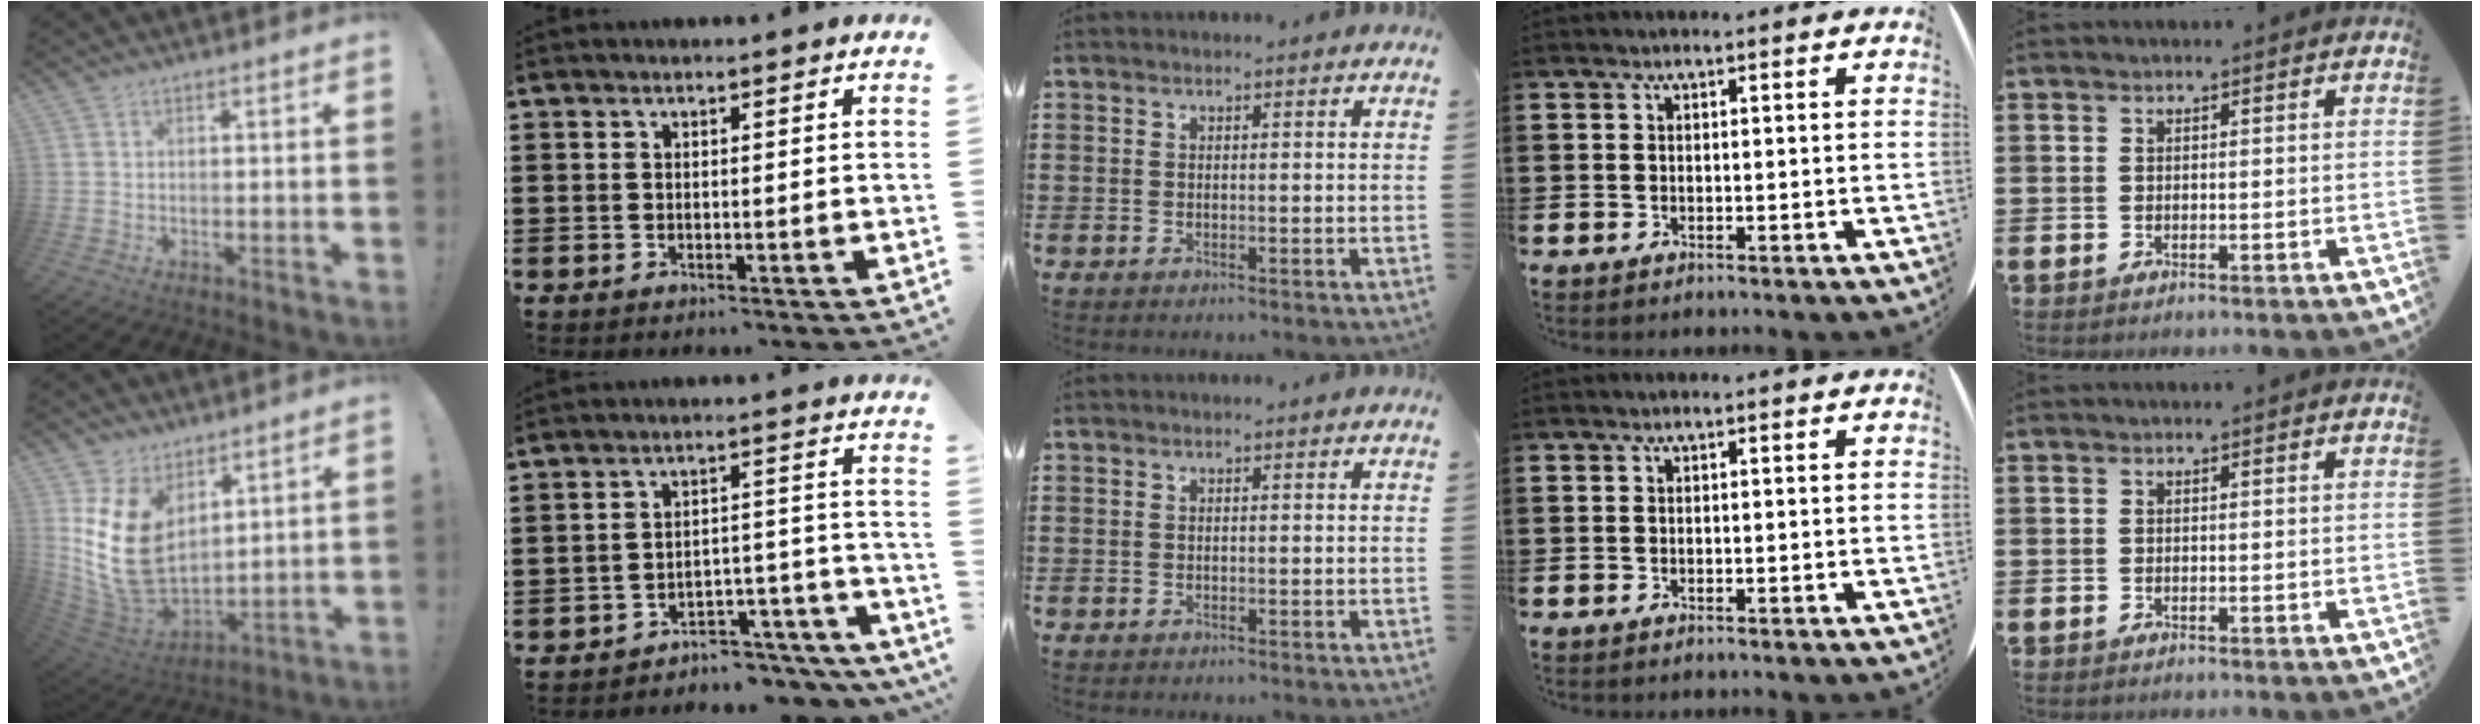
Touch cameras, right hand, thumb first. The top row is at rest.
{"thumb": {"total": 16.6, "force": [4.8, 11.4, 11.1], "torque": [-0.229, -0.039, 0.099]}, "index": {"total": 4.2, "force": [-4.0, 0.8, 0.7], "torque": [-0.017, 0.007, -0.085]}}